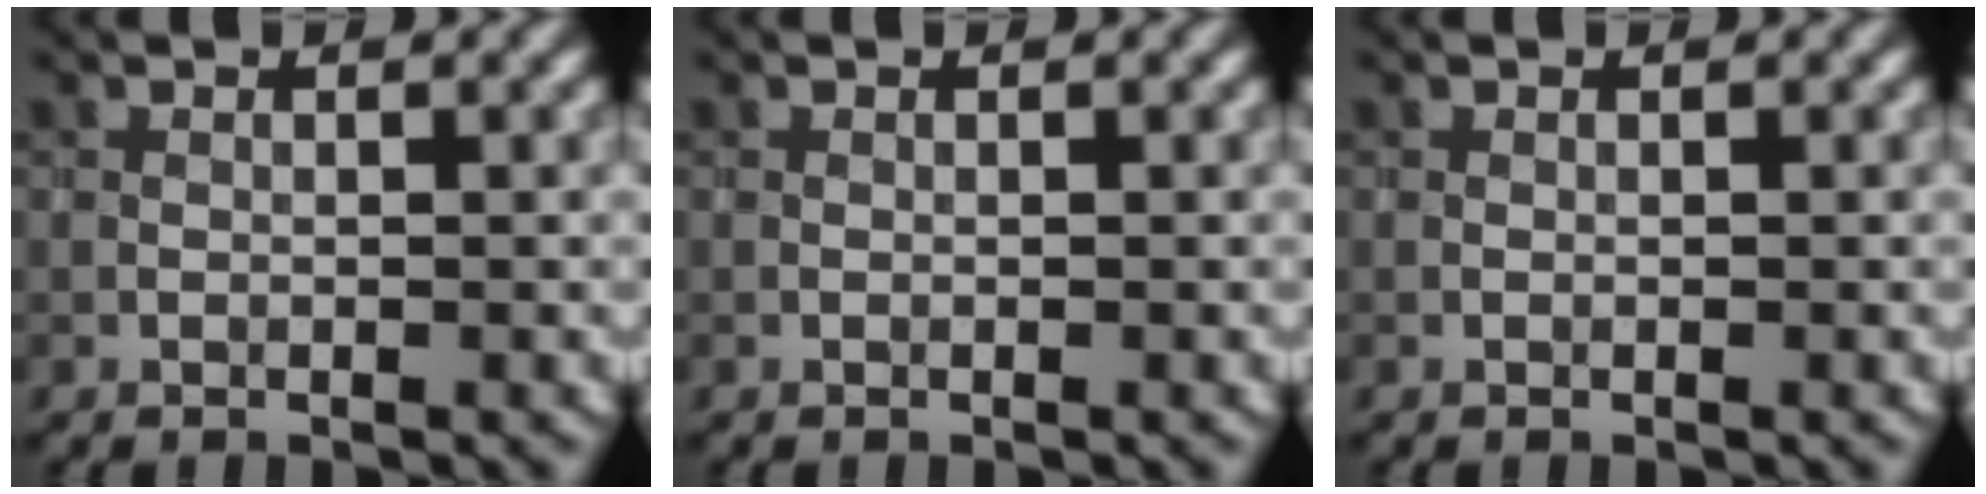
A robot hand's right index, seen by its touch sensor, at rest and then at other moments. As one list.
[{"total": 0.0}, {"total": 0.0}]